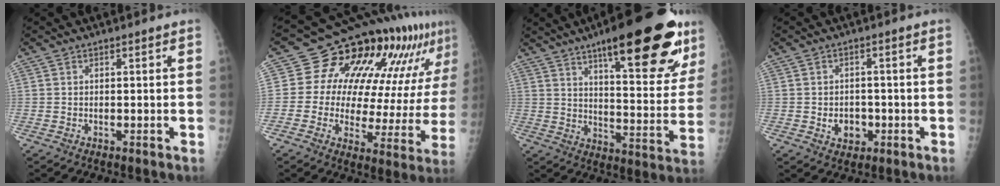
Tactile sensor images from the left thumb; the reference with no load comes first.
{"total": 21.4, "force": [10.8, 11.1, 14.8], "torque": [-0.176, -0.014, 0.135]}
{"total": 26.2, "force": [15.3, 7.4, 19.9], "torque": [-0.238, -0.053, 0.218]}
{"total": 4.2, "force": [-1.1, 3.4, 2.2], "torque": [-0.012, 0.006, -0.010]}